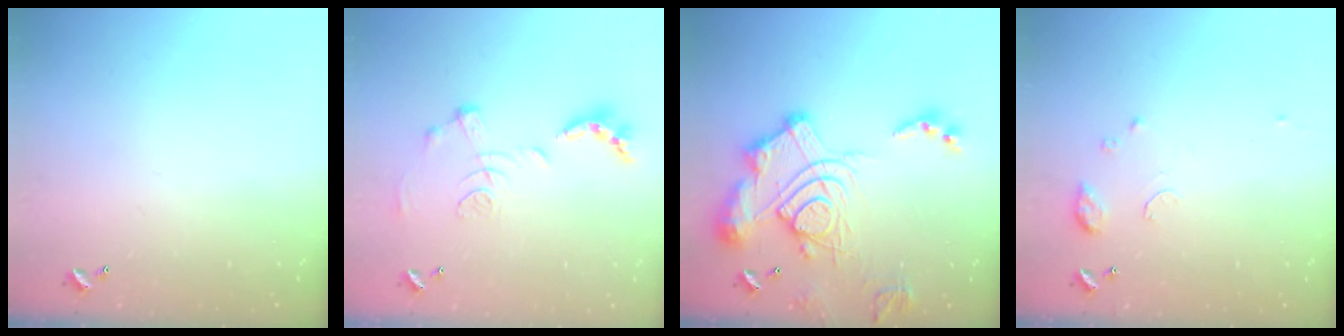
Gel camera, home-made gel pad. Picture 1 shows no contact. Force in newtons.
{"total": 1.2, "press": 0.4, "slide": 1.1}
{"total": 20.2, "press": 20.0, "slide": 2.4}
{"total": 7.9, "press": 7.8, "slide": 0.8}